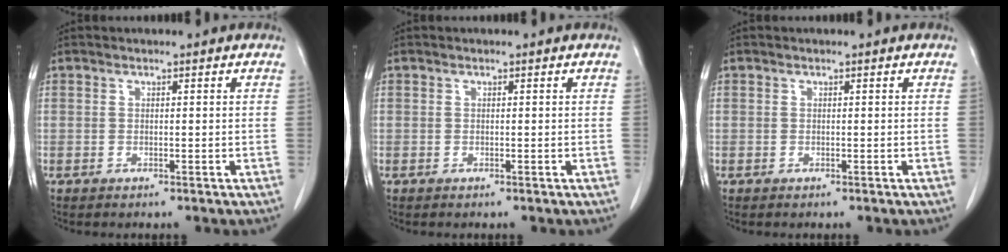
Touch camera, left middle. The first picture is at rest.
{"total": 0.0}
{"total": 0.0}